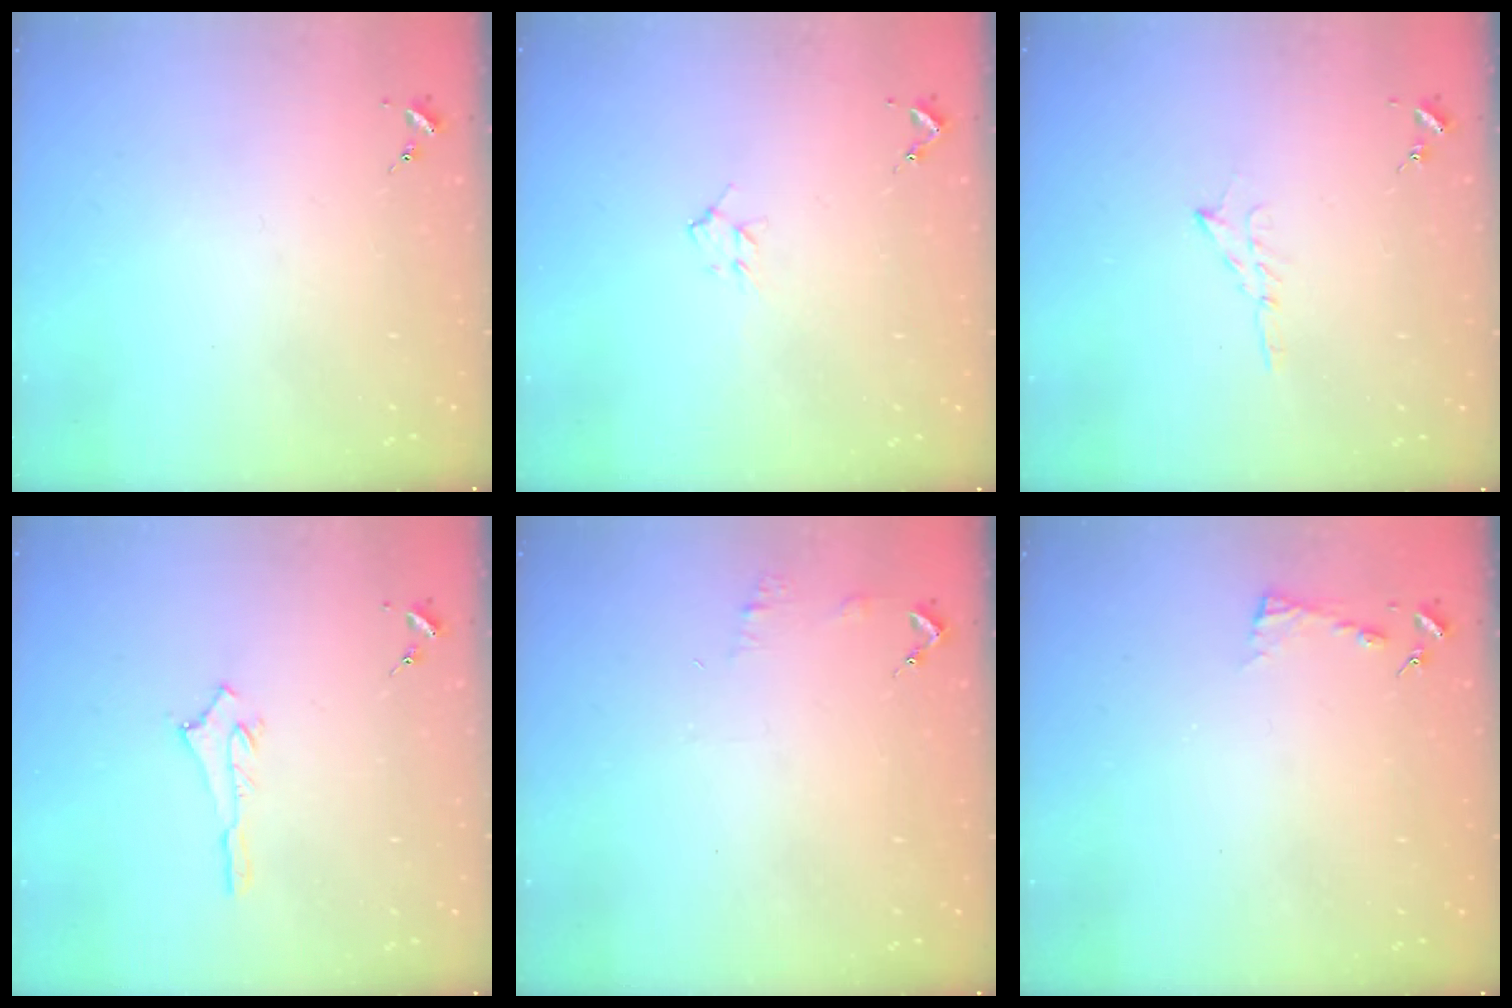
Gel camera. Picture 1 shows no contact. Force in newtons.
{"total": 5.6, "press": 5.5, "slide": 1.0}
{"total": 5.1, "press": 5.0, "slide": 0.6}
{"total": 2.6, "press": 2.6, "slide": 0.3}
{"total": 5.4, "press": 5.3, "slide": 0.8}
{"total": 2.8, "press": 2.8, "slide": 0.3}